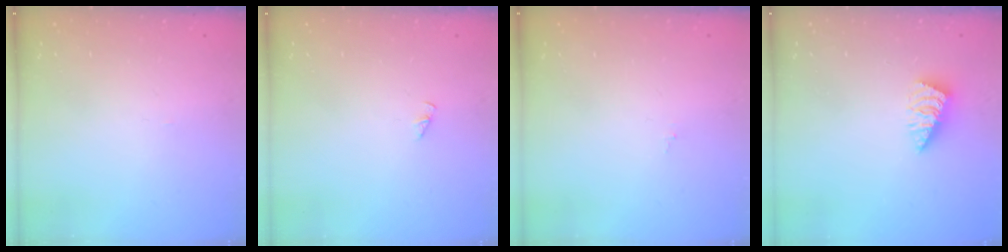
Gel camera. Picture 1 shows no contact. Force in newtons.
{"total": 0.8, "press": 0.8, "slide": 0.1}
{"total": 0.0}
{"total": 1.4, "press": 1.4, "slide": 0.3}